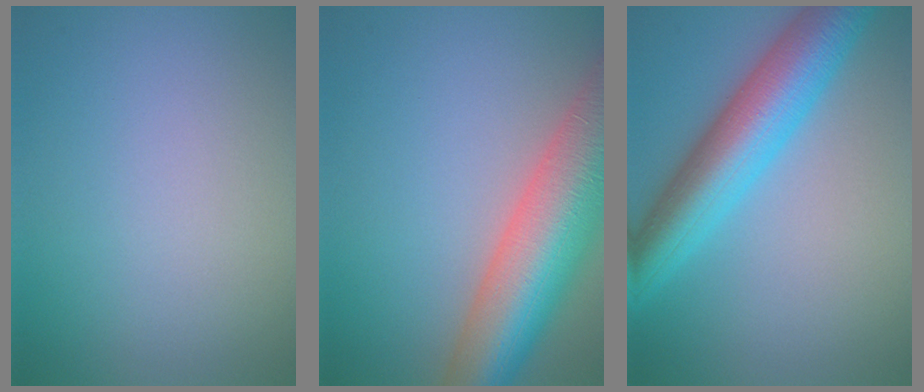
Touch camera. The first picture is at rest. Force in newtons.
{"total": 11.6, "press": 11.6, "slide": 0.4}
{"total": 8.5, "press": 8.5, "slide": 0.2}